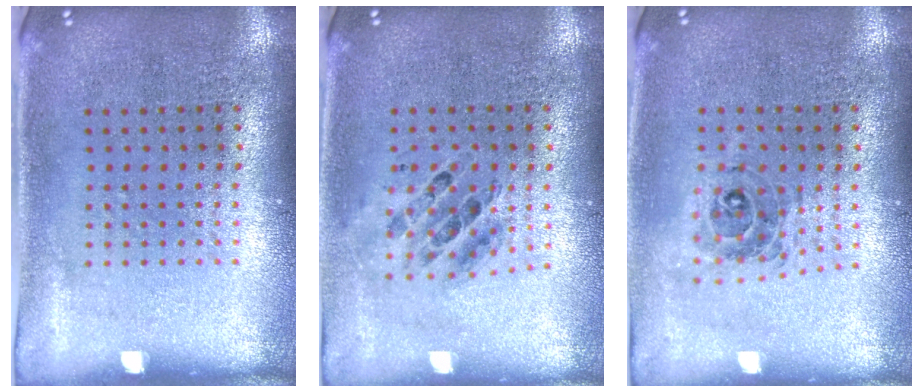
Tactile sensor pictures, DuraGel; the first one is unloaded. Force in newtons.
{"total": 0.5, "press": 0.5, "slide": 0.2}
{"total": 0.8, "press": 0.8, "slide": 0.0}